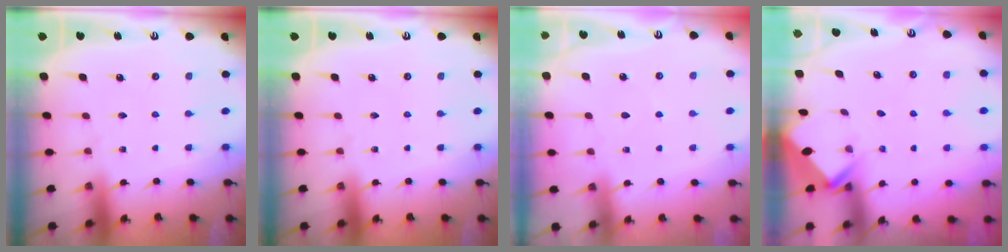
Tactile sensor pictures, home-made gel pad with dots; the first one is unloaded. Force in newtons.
{"total": 0.0}
{"total": 4.5, "press": 4.4, "slide": 0.7}
{"total": 2.7, "press": 2.7, "slide": 0.2}